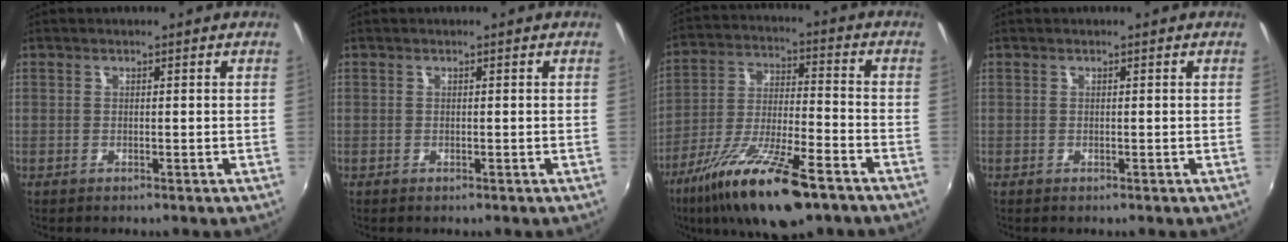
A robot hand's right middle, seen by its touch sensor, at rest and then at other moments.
{"total": 0.0}
{"total": 18.4, "force": [-11.9, 4.6, 13.3], "torque": [-0.254, -0.034, -0.210]}
{"total": 0.0}